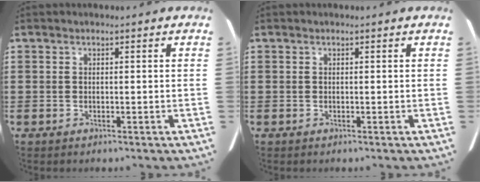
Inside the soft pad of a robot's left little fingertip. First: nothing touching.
{"total": 0.0}